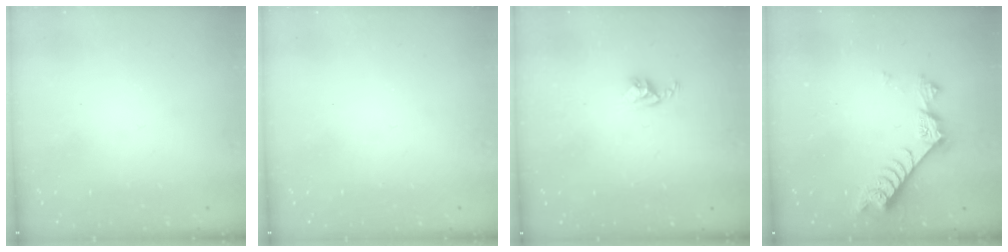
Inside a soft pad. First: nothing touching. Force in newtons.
{"total": 0.0}
{"total": 3.9, "press": 3.9, "slide": 0.2}
{"total": 7.6, "press": 7.5, "slide": 1.0}